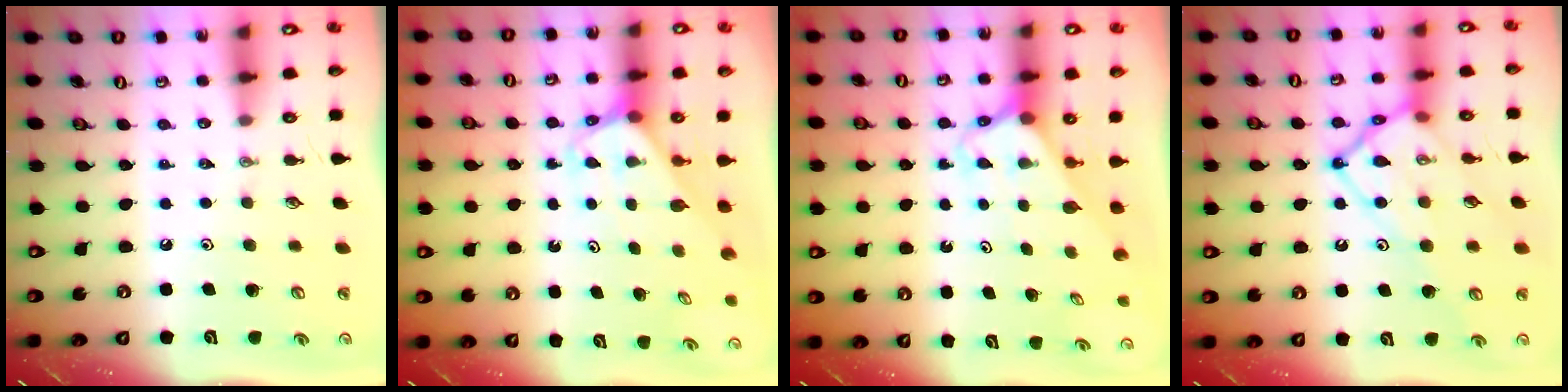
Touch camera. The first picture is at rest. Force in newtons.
{"total": 2.8, "press": 2.8, "slide": 0.1}
{"total": 2.6, "press": 2.6, "slide": 0.1}
{"total": 16.5, "press": 16.4, "slide": 1.5}